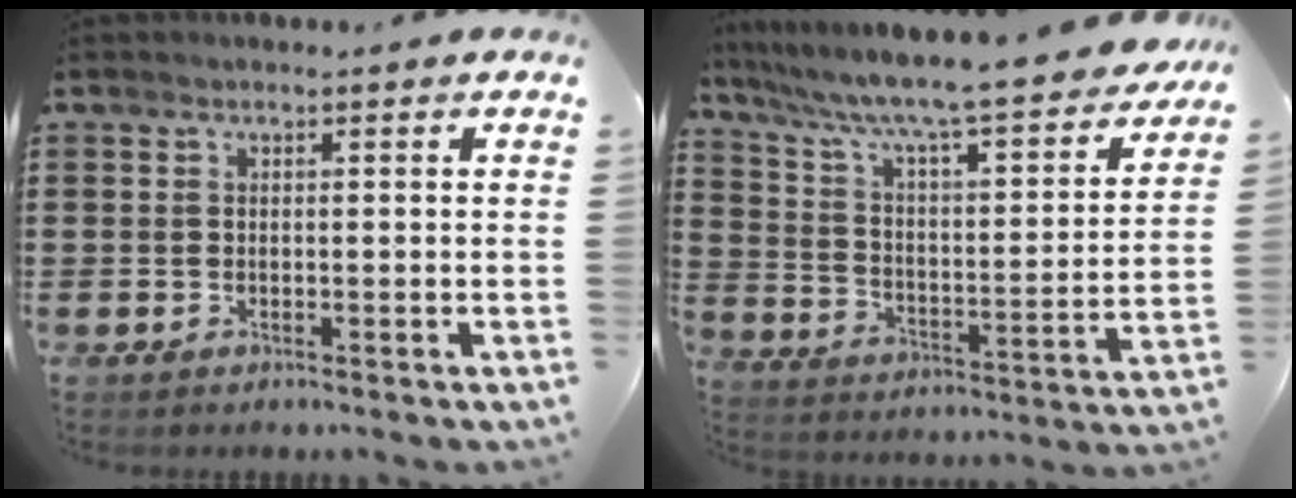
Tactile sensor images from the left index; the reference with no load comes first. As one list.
[{"total": 7.9, "force": [6.7, 0.0, 4.1], "torque": [-0.110, -0.057, 0.104]}]